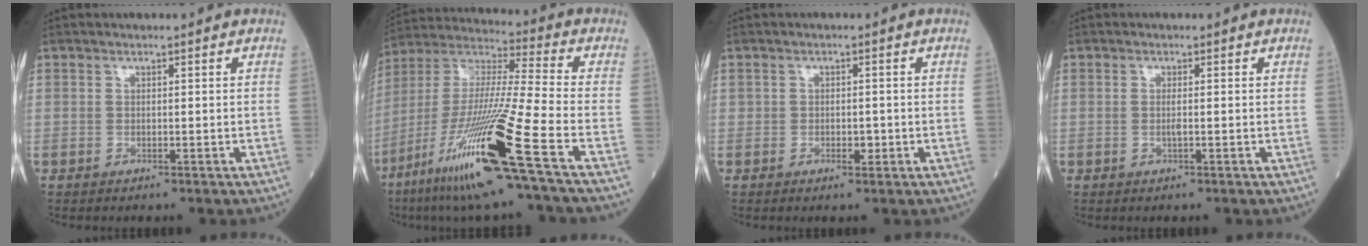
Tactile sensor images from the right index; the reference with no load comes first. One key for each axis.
{"total": 21.9, "fx": -10.6, "fy": -0.9, "fz": 19.2, "tx": -0.399, "ty": -0.051, "tz": -0.206}
{"total": 1.7, "fx": -0.5, "fy": 0.9, "fz": 1.3, "tx": -0.019, "ty": 0.000, "tz": -0.006}
{"total": 1.1, "fx": -0.1, "fy": 0.0, "fz": 1.1, "tx": -0.025, "ty": -0.002, "tz": -0.003}